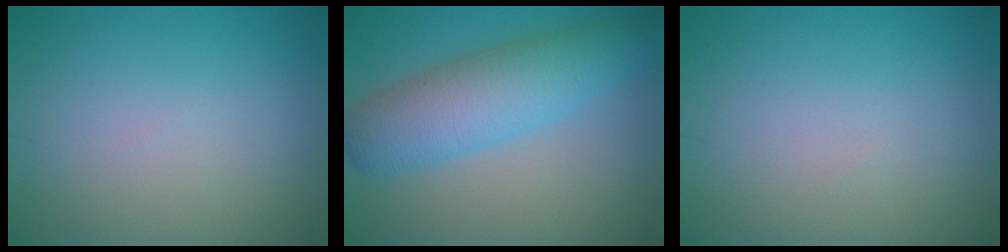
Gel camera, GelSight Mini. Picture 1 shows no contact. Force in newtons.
{"total": 6.5, "press": 6.5, "slide": 0.2}
{"total": 0.0}